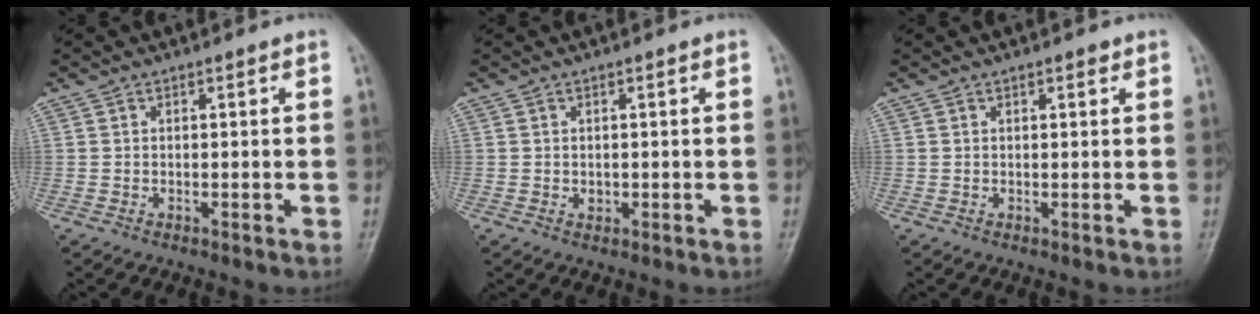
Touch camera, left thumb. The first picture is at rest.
{"total": 1.0, "force": [0.0, 0.8, 0.6], "torque": [-0.007, 0.000, 0.003]}
{"total": 1.1, "force": [0.6, 0.4, 0.7], "torque": [-0.009, -0.001, 0.008]}